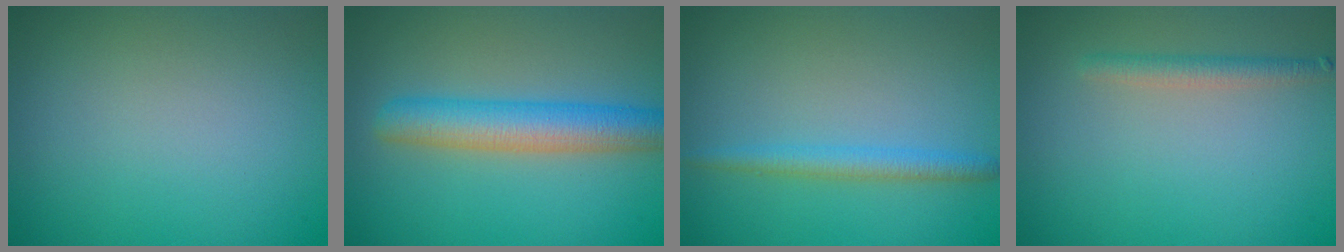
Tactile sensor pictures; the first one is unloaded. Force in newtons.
{"total": 5.4, "press": 5.4, "slide": 0.2}
{"total": 2.1, "press": 2.1, "slide": 0.2}
{"total": 1.8, "press": 1.8, "slide": 0.1}